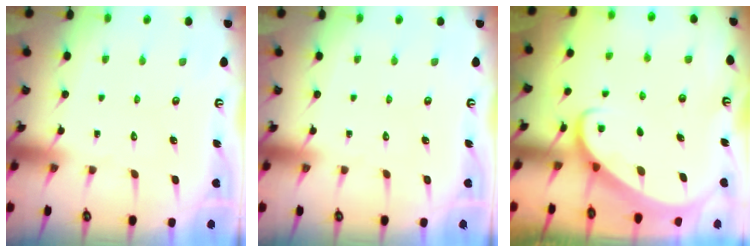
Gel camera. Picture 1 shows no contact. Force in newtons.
{"total": 0.0}
{"total": 2.6, "press": 2.6, "slide": 0.2}